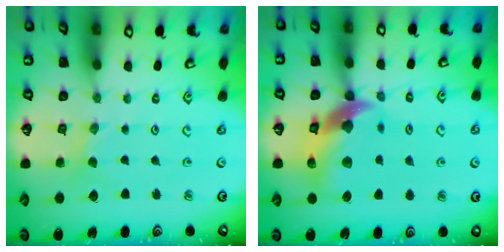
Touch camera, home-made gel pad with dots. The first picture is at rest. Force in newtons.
{"total": 13.2, "press": 13.1, "slide": 1.5}